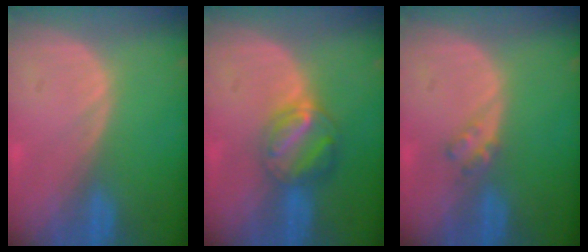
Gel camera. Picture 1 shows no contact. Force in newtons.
{"total": 6.3, "press": 5.6, "slide": 2.8}
{"total": 2.0, "press": 2.0, "slide": 0.2}